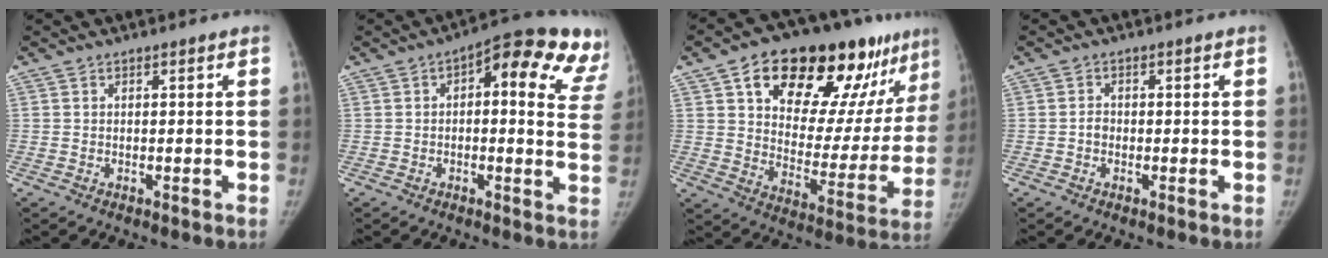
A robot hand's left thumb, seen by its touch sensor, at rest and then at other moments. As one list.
[{"total": 17.9, "force": [8.2, 6.8, 14.5], "torque": [-0.149, 0.005, 0.080]}, {"total": 28.3, "force": [16.5, 13.3, 18.8], "torque": [-0.219, -0.026, 0.249]}, {"total": 1.4, "force": [-0.4, 1.2, 0.5], "torque": [0.004, 0.008, -0.008]}]